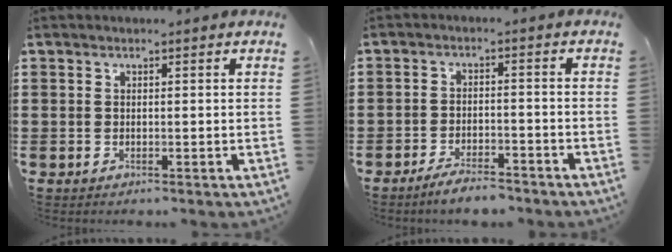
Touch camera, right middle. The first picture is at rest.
{"total": 3.9, "force": [-3.5, 0.5, 1.5], "torque": [-0.024, 0.006, -0.070]}